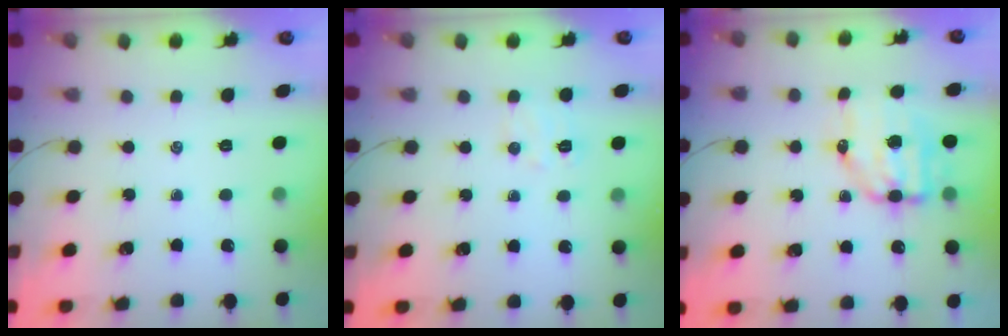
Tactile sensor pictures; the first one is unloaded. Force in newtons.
{"total": 5.7, "press": 5.6, "slide": 1.3}
{"total": 7.7, "press": 7.5, "slide": 1.7}